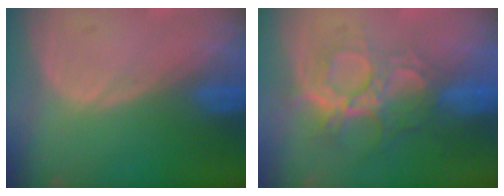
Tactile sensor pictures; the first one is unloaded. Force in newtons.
{"total": 9.4, "press": 8.0, "slide": 5.0}